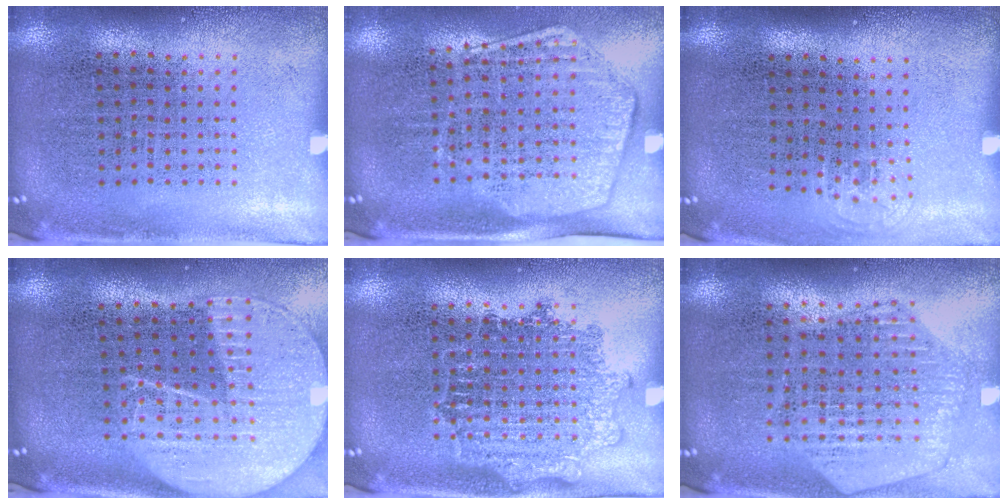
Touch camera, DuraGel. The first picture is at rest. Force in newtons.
{"total": 1.9, "press": 1.6, "slide": 1.1}
{"total": 0.6, "press": 0.4, "slide": 0.4}
{"total": 2.1, "press": 1.8, "slide": 1.1}
{"total": 1.2, "press": 1.2, "slide": 0.2}
{"total": 1.2, "press": 1.2, "slide": 0.1}